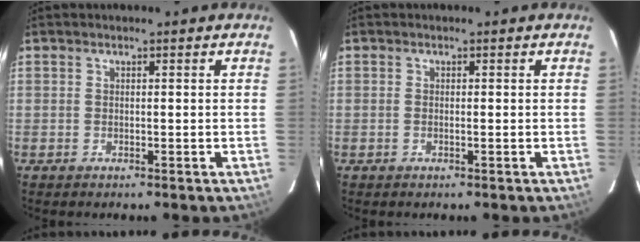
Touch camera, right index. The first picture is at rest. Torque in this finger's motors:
{"motor_torque": [-0.10, 0.13, -0.04, 0.00]}